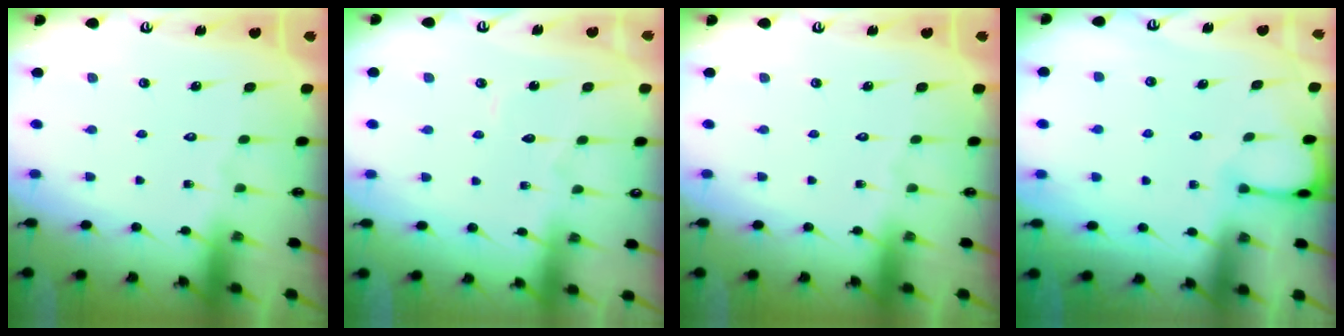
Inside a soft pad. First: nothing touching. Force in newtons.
{"total": 3.5, "press": 3.5, "slide": 0.4}
{"total": 0.0}
{"total": 3.6, "press": 3.6, "slide": 0.3}